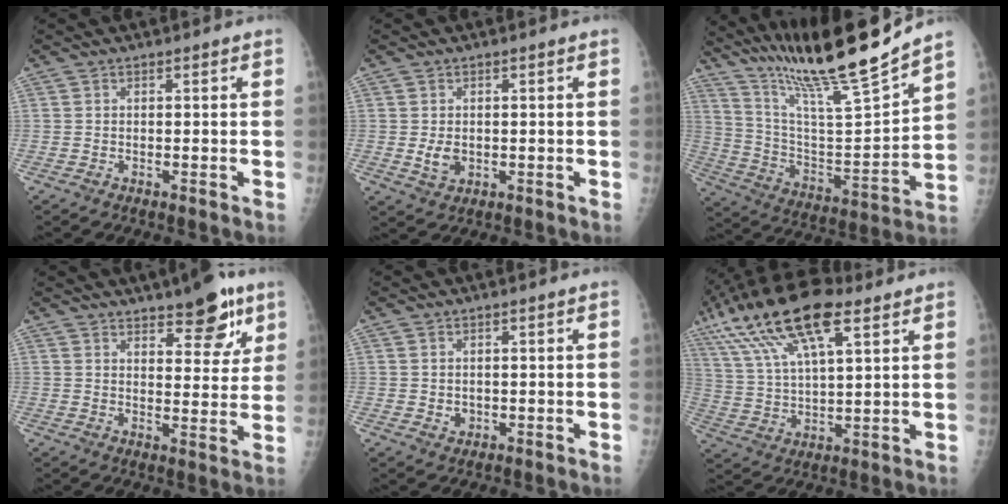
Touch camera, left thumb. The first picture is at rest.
{"total": 3.5, "force": [-0.3, 2.6, 2.3], "torque": [-0.030, -0.003, 0.002]}
{"total": 22.3, "force": [18.5, 0.8, 12.4], "torque": [-0.187, -0.093, 0.327]}
{"total": 10.7, "force": [6.8, 4.1, 7.2], "torque": [-0.064, -0.037, 0.095]}
{"total": 2.0, "force": [-0.2, 1.8, 0.9], "torque": [-0.004, 0.000, 0.004]}
{"total": 19.1, "force": [10.4, 6.8, 14.5], "torque": [-0.277, 0.001, 0.192]}